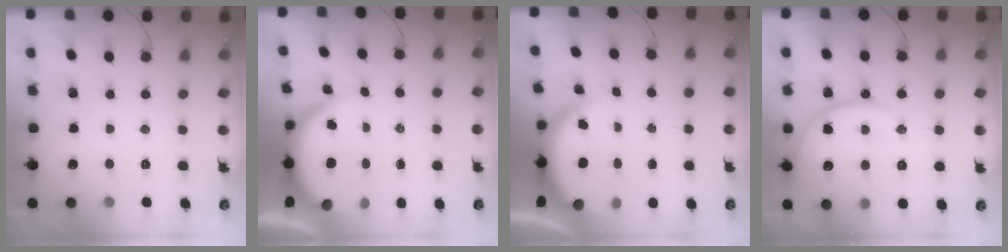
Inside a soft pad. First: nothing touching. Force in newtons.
{"total": 4.9, "press": 4.7, "slide": 1.1}
{"total": 3.7, "press": 3.7, "slide": 0.2}
{"total": 13.5, "press": 13.5, "slide": 1.2}